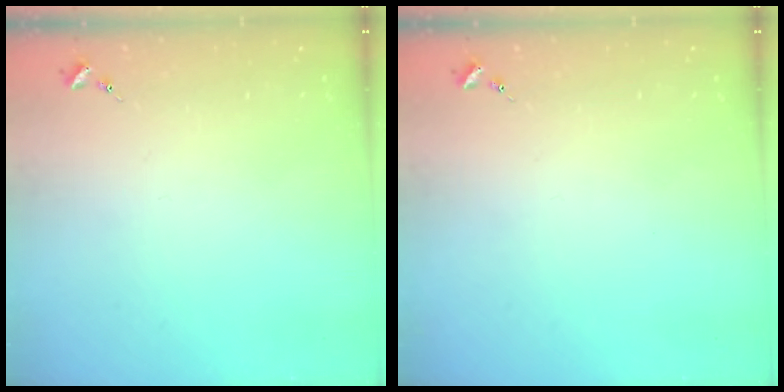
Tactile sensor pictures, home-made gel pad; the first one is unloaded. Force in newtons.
{"total": 0.0}